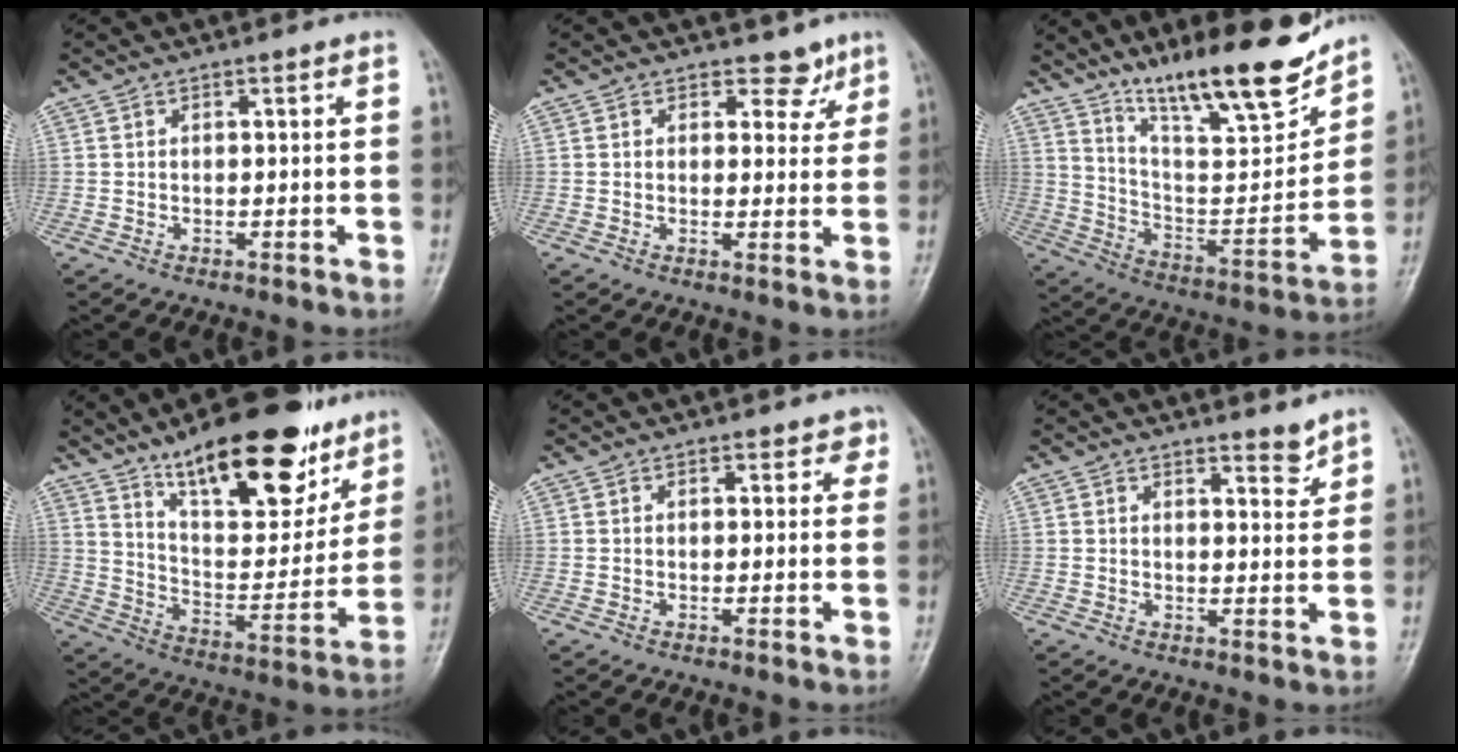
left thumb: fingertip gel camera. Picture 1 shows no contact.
{"total": 3.9, "force": [2.8, 2.6, 0.9], "torque": [0.020, -0.016, 0.035]}
{"total": 20.3, "force": [15.3, 4.5, 12.6], "torque": [-0.166, -0.085, 0.264]}
{"total": 23.6, "force": [15.6, 8.9, 15.2], "torque": [-0.182, -0.068, 0.253]}
{"total": 2.1, "force": [1.3, 1.4, 0.8], "torque": [0.016, -0.004, 0.011]}
{"total": 2.9, "force": [2.6, 0.7, 1.0], "torque": [-0.002, -0.025, 0.039]}